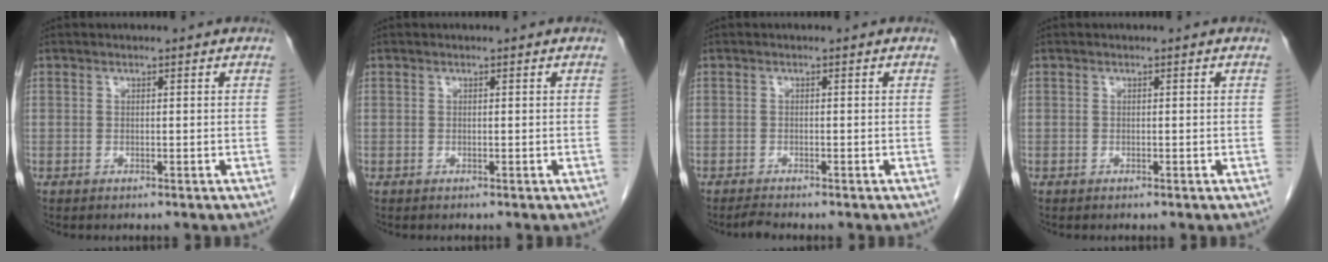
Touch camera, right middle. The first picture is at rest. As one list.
[{"total": 0.0}, {"total": 1.1, "force": [-1.0, -0.2, 0.2], "torque": [-0.013, -0.007, -0.019]}, {"total": 0.0}]